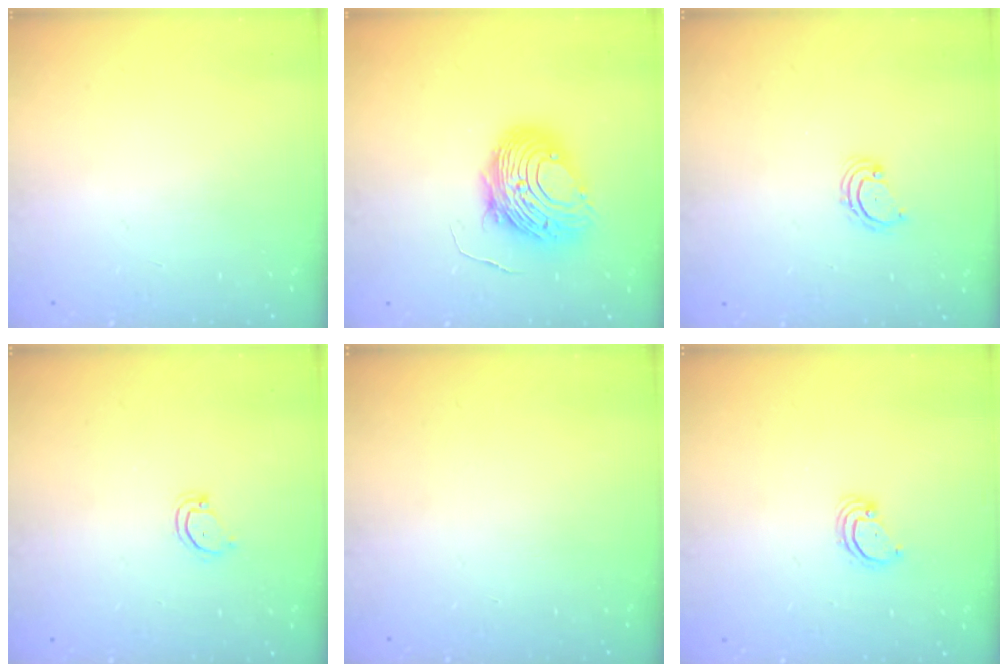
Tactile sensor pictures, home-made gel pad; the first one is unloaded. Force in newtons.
{"total": 11.4, "press": 11.3, "slide": 0.8}
{"total": 3.1, "press": 3.1, "slide": 0.5}
{"total": 2.5, "press": 2.5, "slide": 0.1}
{"total": 0.0}
{"total": 2.9, "press": 2.9, "slide": 0.3}